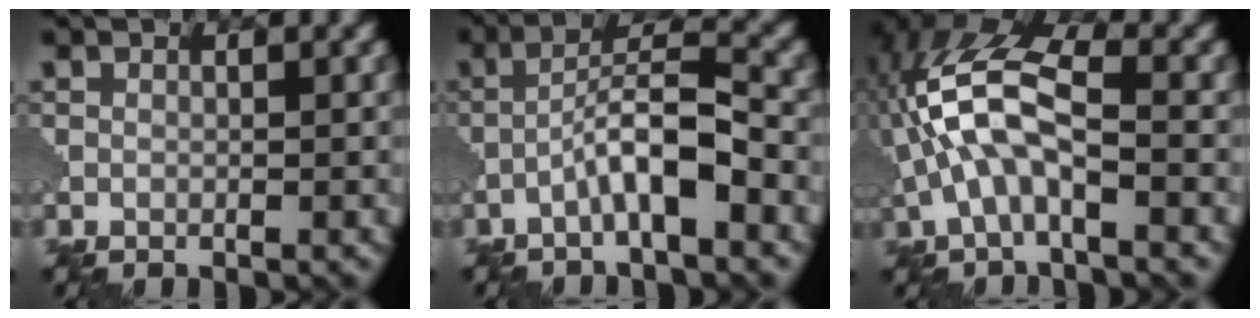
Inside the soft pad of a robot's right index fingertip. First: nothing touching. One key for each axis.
{"total": 5.3, "fx": -2.4, "fy": 1.0, "fz": 4.6, "tx": -0.082, "ty": 0.022, "tz": -0.050}
{"total": 8.5, "fx": -1.0, "fy": 3.7, "fz": 7.6, "tx": -0.166, "ty": 0.031, "tz": -0.031}